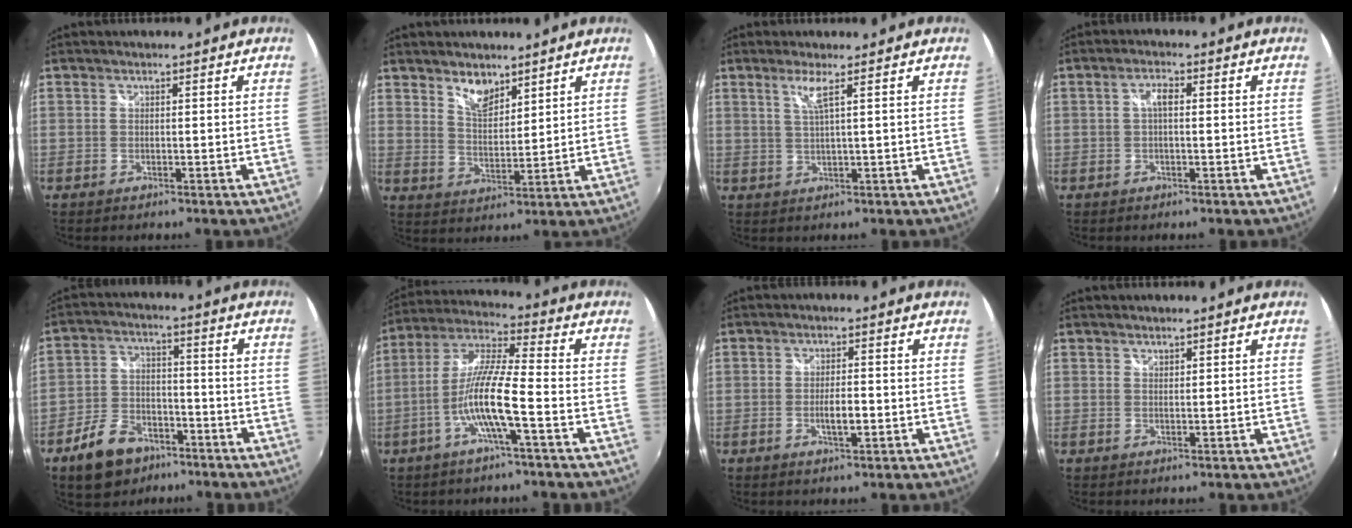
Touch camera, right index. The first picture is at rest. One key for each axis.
{"total": 5.5, "fx": 4.2, "fy": 2.4, "fz": 2.7, "tx": -0.040, "ty": 0.001, "tz": 0.075}
{"total": 3.0, "fx": 1.5, "fy": -0.6, "fz": 2.6, "tx": -0.050, "ty": -0.005, "tz": 0.032}
{"total": 2.3, "fx": 0.1, "fy": 0.9, "fz": 2.2, "tx": -0.042, "ty": 0.008, "tz": -0.001}
{"total": 11.3, "fx": -7.2, "fy": 6.9, "fz": 5.4, "tx": -0.132, "ty": 0.015, "tz": -0.115}
{"total": 10.9, "fx": -4.1, "fy": 0.4, "fz": 10.1, "tx": -0.207, "ty": 0.004, "tz": -0.081}
{"total": 3.4, "fx": -1.0, "fy": 0.9, "fz": 3.2, "tx": -0.057, "ty": -0.003, "tz": -0.016}
{"total": 0.6, "fx": 0.5, "fy": 0.2, "fz": 0.0, "tx": 0.001, "ty": 0.000, "tz": 0.010}